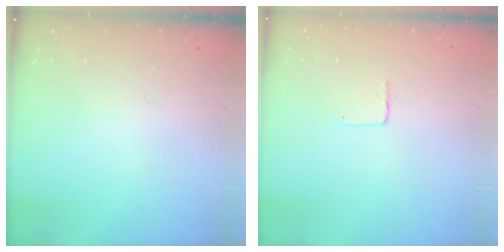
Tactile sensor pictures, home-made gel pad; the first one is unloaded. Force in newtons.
{"total": 3.6, "press": 3.6, "slide": 0.2}